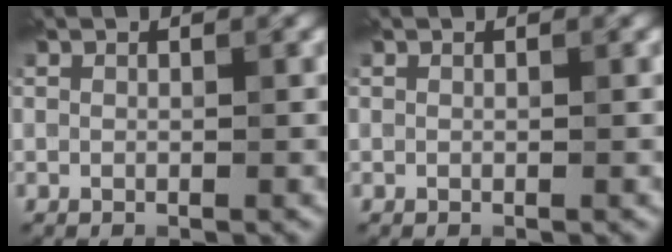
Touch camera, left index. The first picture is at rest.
{"total": 0.0}